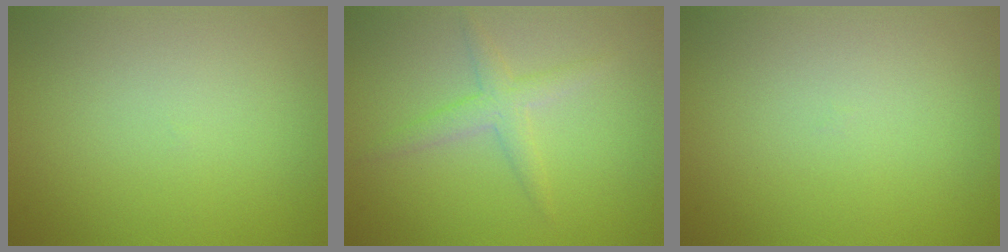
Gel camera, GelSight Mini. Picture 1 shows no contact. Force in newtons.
{"total": 2.2, "press": 2.2, "slide": 0.0}
{"total": 0.0}